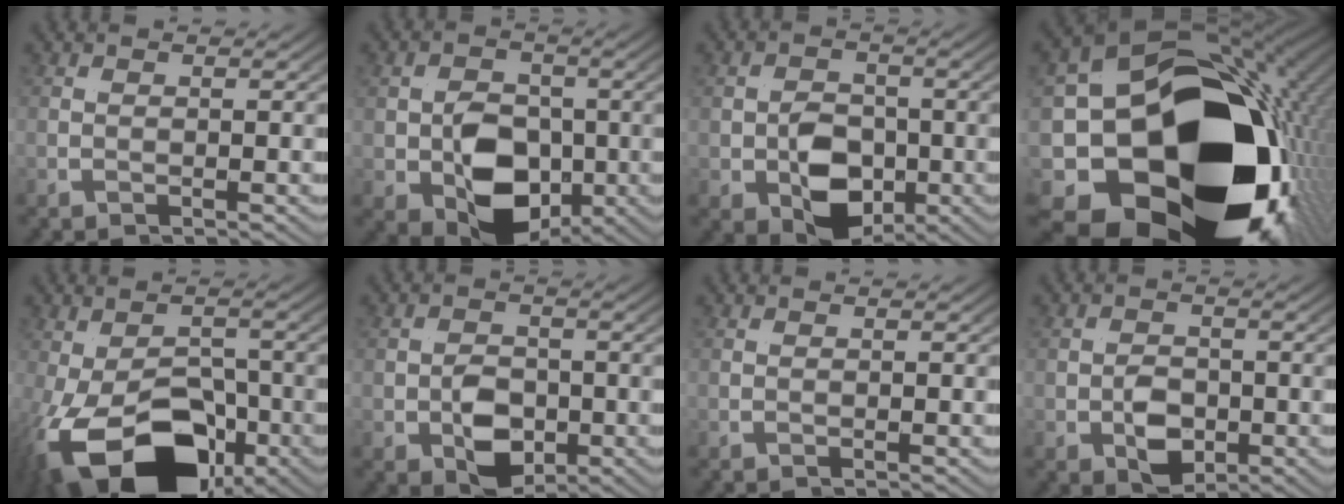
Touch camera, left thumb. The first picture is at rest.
{"total": 13.6, "force": [-1.3, 9.3, 9.8], "torque": [-0.161, -0.030, -0.013]}
{"total": 10.4, "force": [-0.5, 7.3, 7.3], "torque": [-0.122, -0.021, -0.004]}
{"total": 33.1, "force": [-3.4, 17.6, 27.8], "torque": [-0.437, -0.048, -0.023]}
{"total": 14.5, "force": [-4.5, 7.5, 11.6], "torque": [-0.206, -0.043, -0.049]}
{"total": 7.8, "force": [0.1, 5.6, 5.4], "torque": [-0.092, -0.016, 0.005]}
{"total": 0.0}
{"total": 6.3, "force": [0.3, 4.5, 4.4], "torque": [-0.074, -0.011, 0.008]}